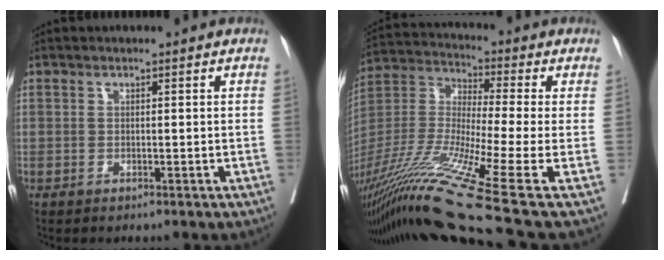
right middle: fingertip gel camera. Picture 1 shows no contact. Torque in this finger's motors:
{"motor_torque": [-0.48, -0.97, 0.07, 0.14]}